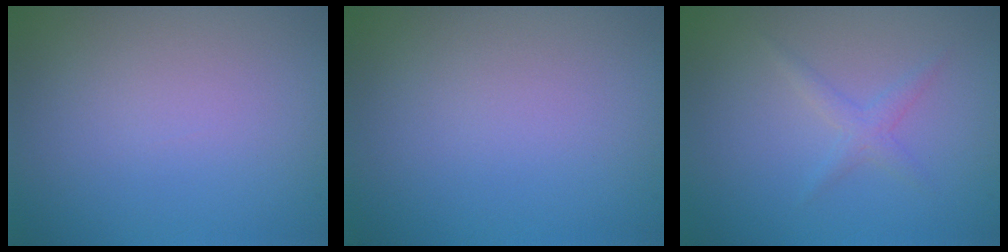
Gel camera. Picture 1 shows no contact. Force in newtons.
{"total": 0.0}
{"total": 1.3, "press": 1.3, "slide": 0.1}